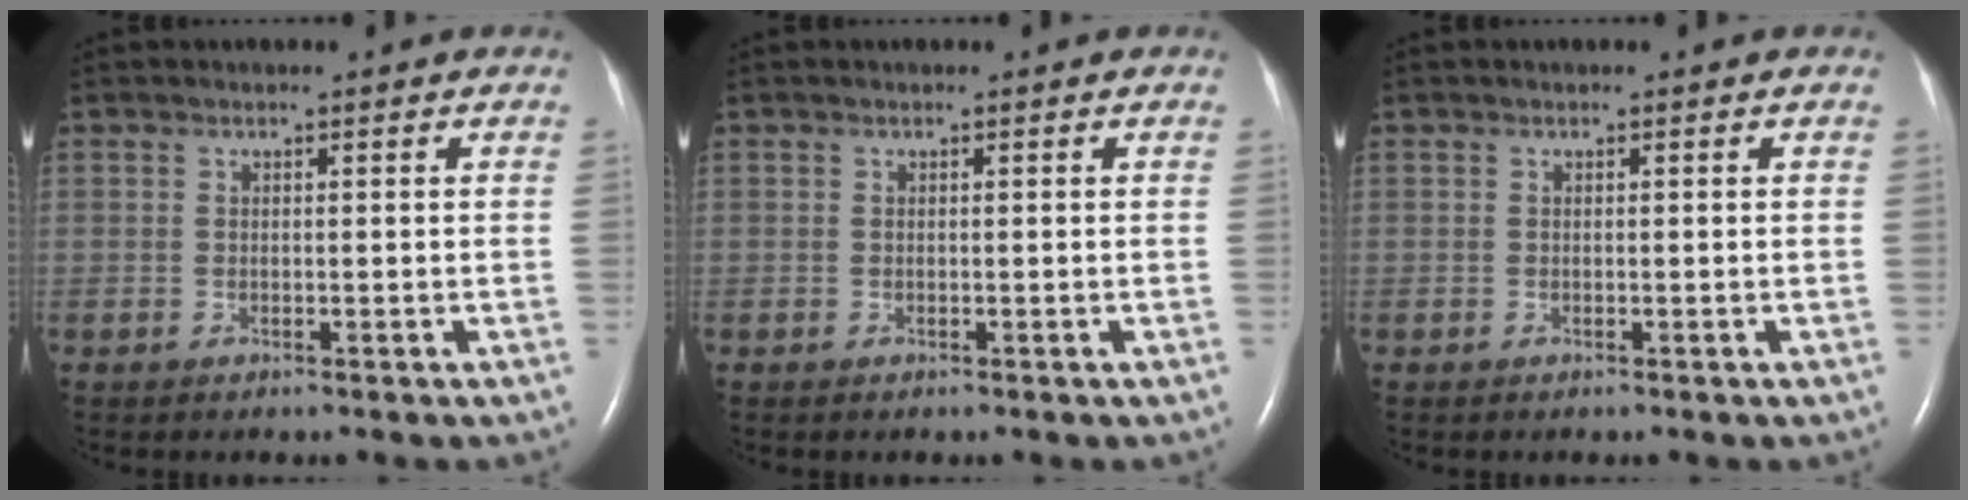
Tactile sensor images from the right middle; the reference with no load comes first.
{"total": 0.0}
{"total": 0.0}